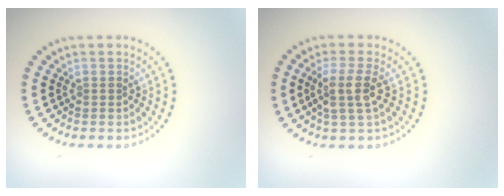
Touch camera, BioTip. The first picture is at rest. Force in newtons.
{"total": 2.9, "press": 2.4, "slide": 1.7}